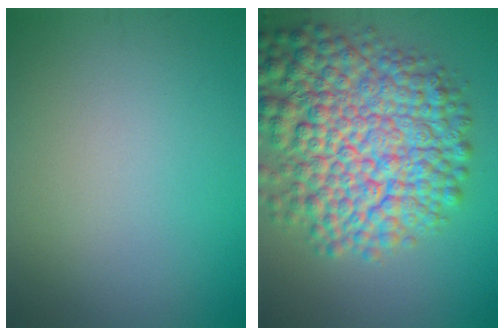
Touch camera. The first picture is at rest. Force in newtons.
{"total": 12.3, "press": 12.3, "slide": 0.5}